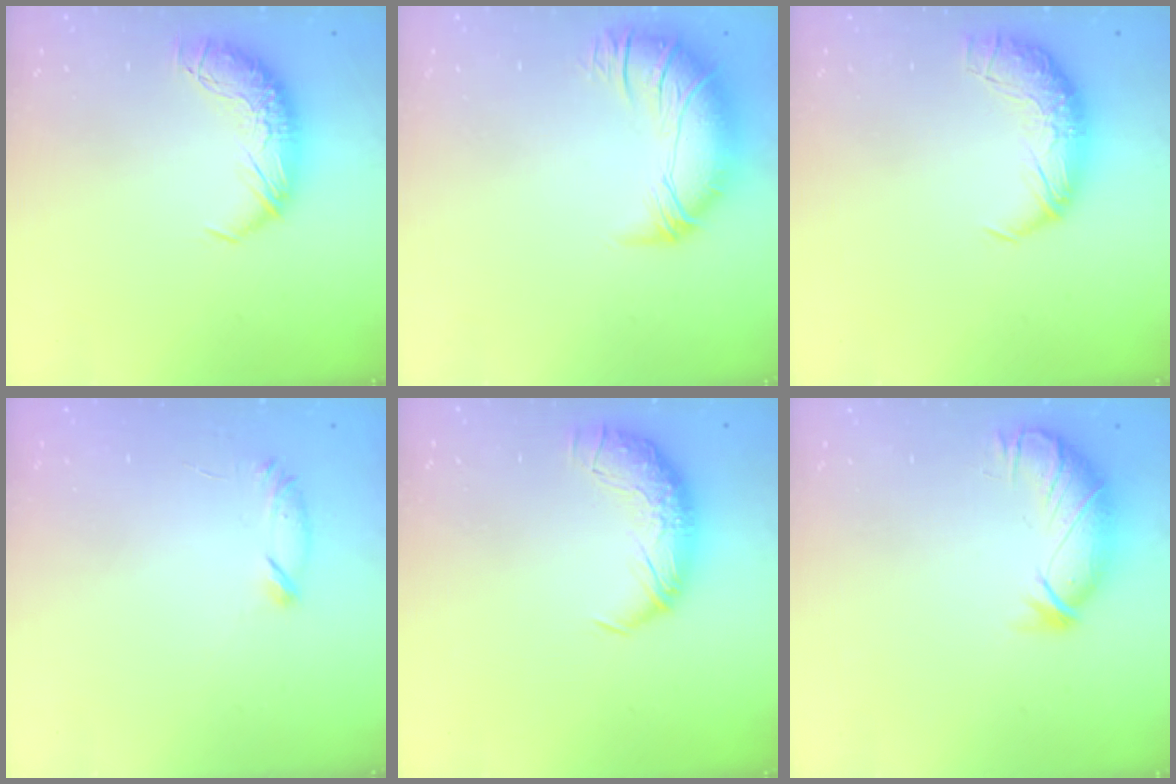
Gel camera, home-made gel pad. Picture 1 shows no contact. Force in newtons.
{"total": 2.8, "press": 0.8, "slide": 2.7}
{"total": 2.5, "press": 1.2, "slide": 2.2}
{"total": 7.1, "press": 6.9, "slide": 1.3}
{"total": 2.4, "press": 1.1, "slide": 2.2}
{"total": 3.7, "press": 3.2, "slide": 1.8}